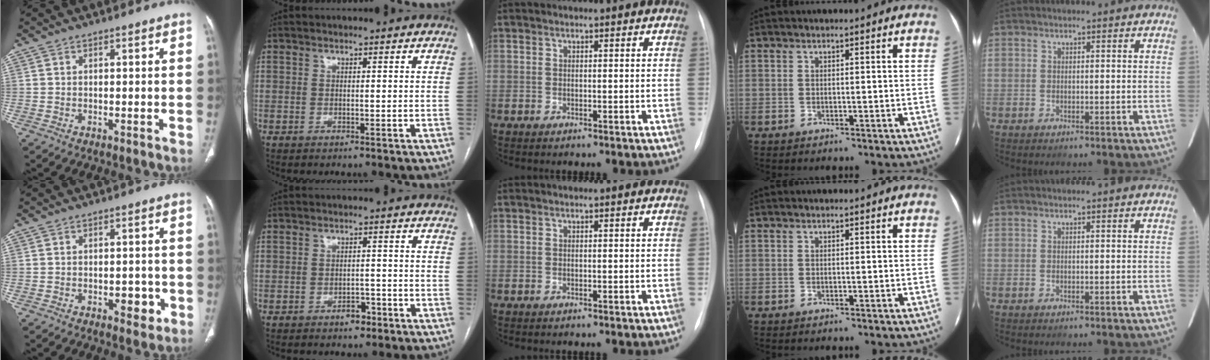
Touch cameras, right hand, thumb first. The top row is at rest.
{"thumb": {"total": 4.0, "force": [-1.5, 2.2, 2.9], "torque": [-0.022, 0.005, -0.014]}, "index": {"total": 2.5, "force": [-1.6, 1.4, 1.2], "torque": [-0.010, 0.006, -0.019]}}